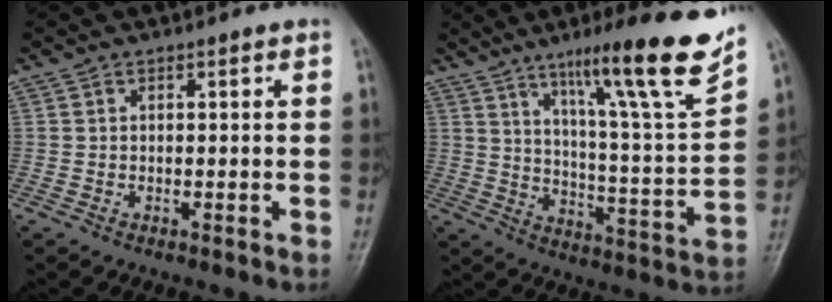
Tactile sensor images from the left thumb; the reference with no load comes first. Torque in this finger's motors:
{"motor_torque": [0.57, 0.18, 1.44, -1.33, 0.10]}